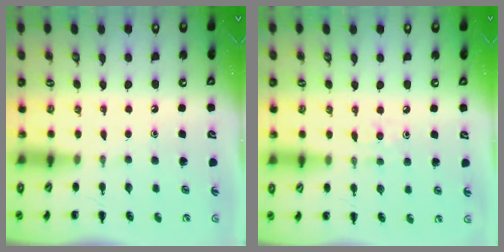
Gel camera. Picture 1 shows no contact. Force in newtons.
{"total": 5.3, "press": 4.9, "slide": 1.8}